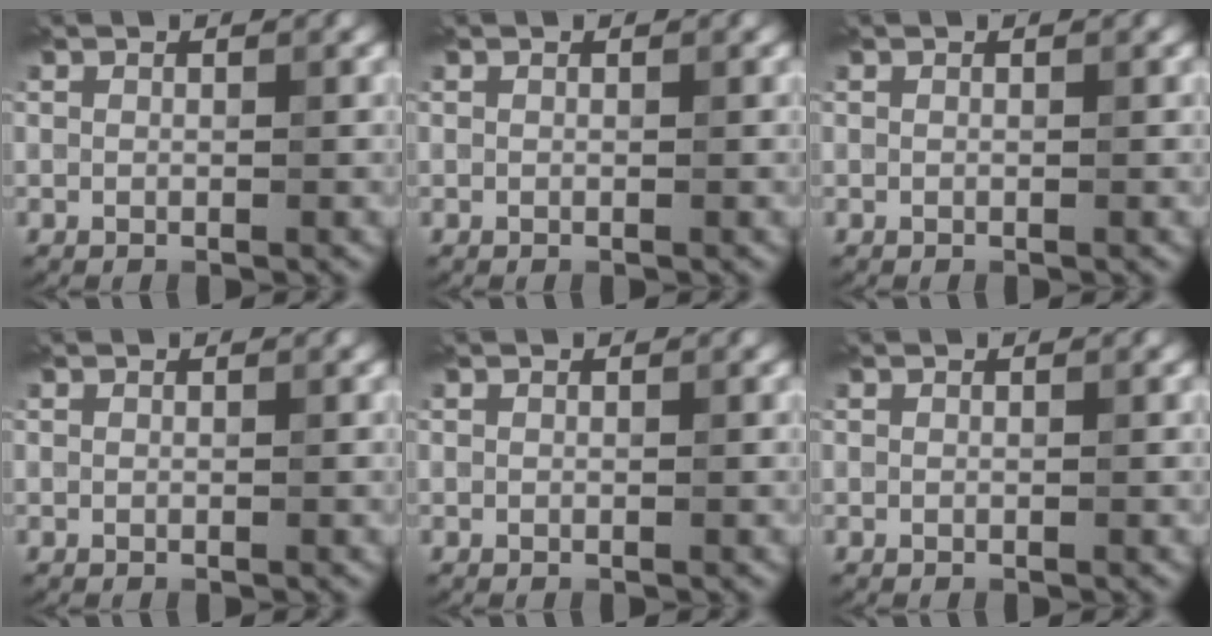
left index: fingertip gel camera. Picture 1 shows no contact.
{"total": 0.0}
{"total": 0.0}
{"total": 0.0}
{"total": 0.0}
{"total": 0.0}